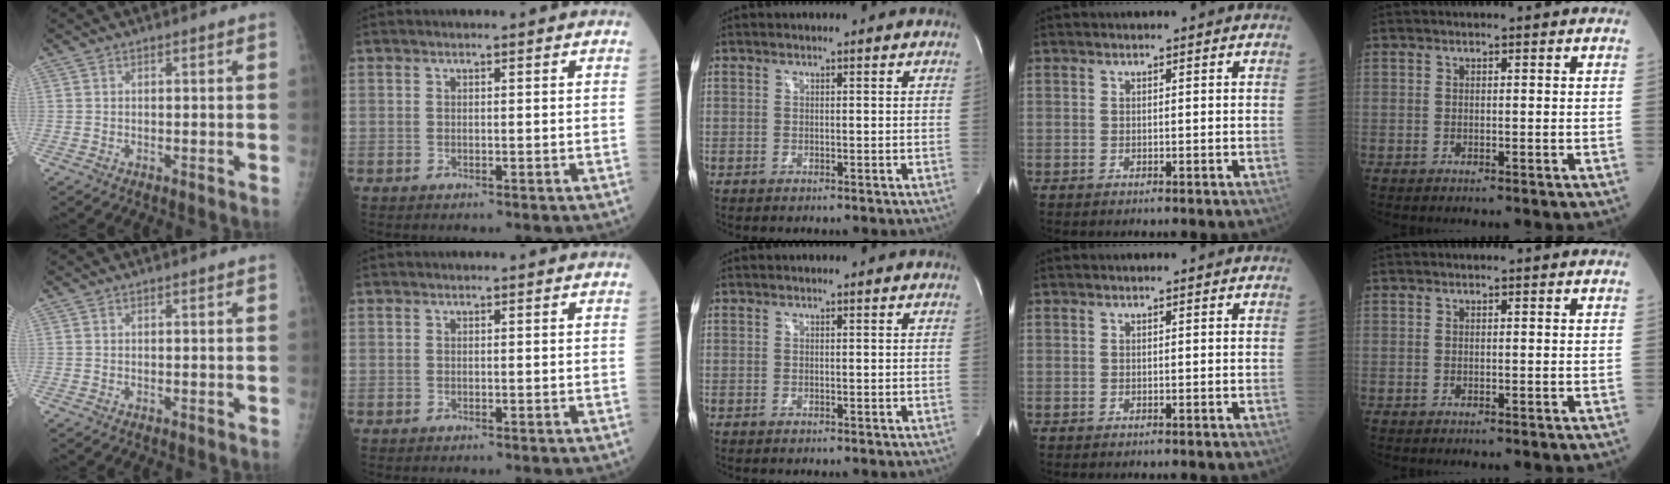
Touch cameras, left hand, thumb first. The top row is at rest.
{}